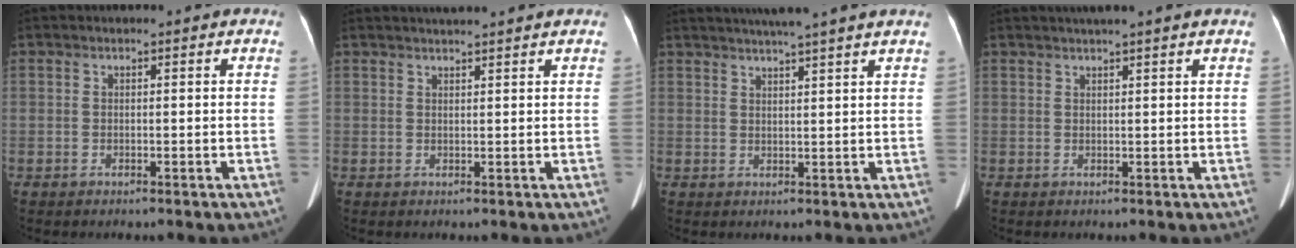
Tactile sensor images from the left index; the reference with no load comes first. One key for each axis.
{"total": 4.7, "fx": 4.3, "fy": -0.5, "fz": 1.8, "tx": -0.021, "ty": 0.026, "tz": 0.057}
{"total": 9.9, "fx": 8.4, "fy": -1.3, "fz": 5.1, "tx": -0.076, "ty": 0.022, "tz": 0.105}
{"total": 4.8, "fx": 4.0, "fy": -0.8, "fz": 2.5, "tx": -0.031, "ty": 0.026, "tz": 0.057}